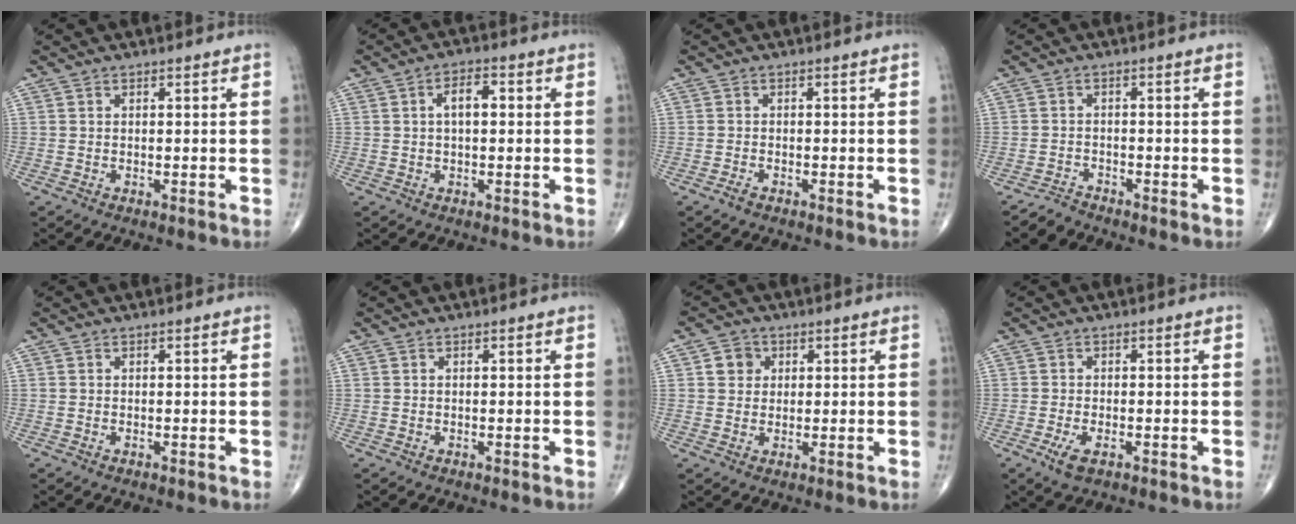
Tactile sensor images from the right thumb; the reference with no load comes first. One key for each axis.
{"total": 4.4, "fx": 0.6, "fy": 2.2, "fz": 3.8, "tx": -0.061, "ty": 0.011, "tz": 0.005}
{"total": 1.0, "fx": -0.8, "fy": 0.4, "fz": 0.5, "tx": -0.017, "ty": -0.001, "tz": -0.016}
{"total": 1.9, "fx": -1.8, "fy": 0.3, "fz": -0.4, "tx": 0.009, "ty": -0.007, "tz": -0.038}
{"total": 0.0}
{"total": 0.0}
{"total": 3.6, "fx": 1.1, "fy": 3.2, "fz": 1.2, "tx": -0.003, "ty": -0.001, "tz": 0.014}
{"total": 3.1, "fx": -1.4, "fy": 1.4, "fz": 2.4, "tx": -0.053, "ty": -0.004, "tz": -0.025}